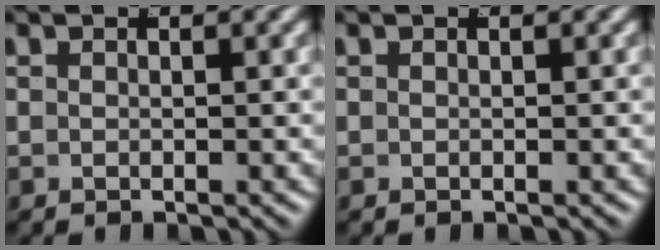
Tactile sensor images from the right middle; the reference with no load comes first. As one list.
[{"total": 0.0}]